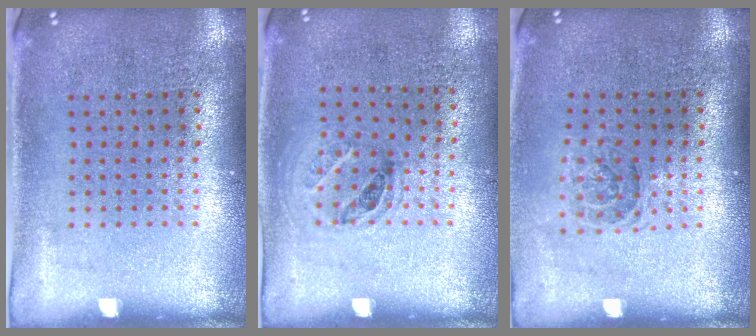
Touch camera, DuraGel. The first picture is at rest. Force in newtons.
{"total": 1.0, "press": 0.7, "slide": 0.7}
{"total": 1.1, "press": 1.0, "slide": 0.5}